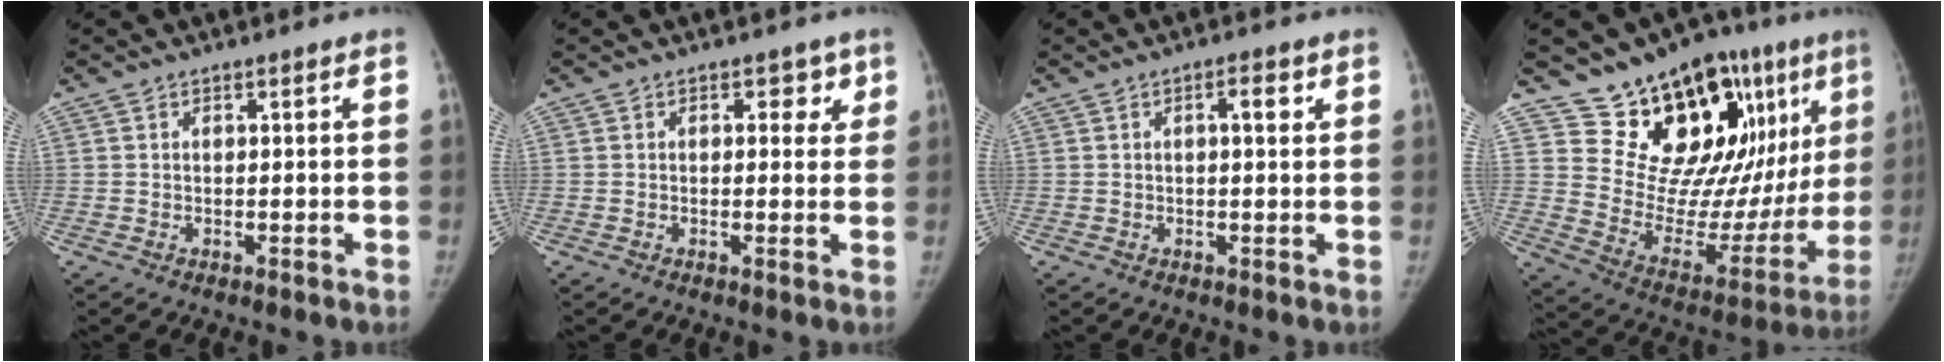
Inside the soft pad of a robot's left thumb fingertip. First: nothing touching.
{"total": 2.9, "force": [1.4, 2.0, 1.6], "torque": [0.013, -0.004, 0.013]}
{"total": 2.8, "force": [1.0, 0.9, 2.5], "torque": [-0.034, 0.000, 0.014]}
{"total": 25.6, "force": [14.8, 11.8, 17.2], "torque": [-0.188, -0.066, 0.240]}